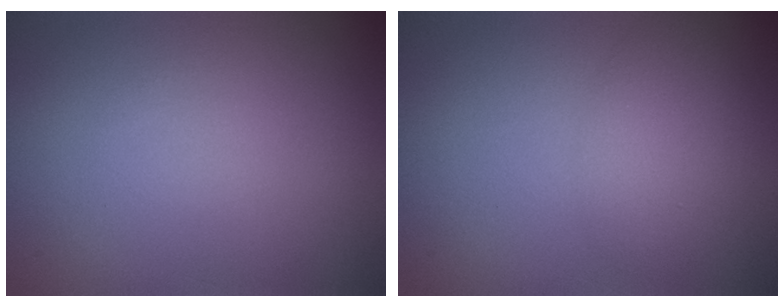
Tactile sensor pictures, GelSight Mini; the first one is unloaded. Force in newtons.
{"total": 2.2, "press": 2.2, "slide": 0.1}